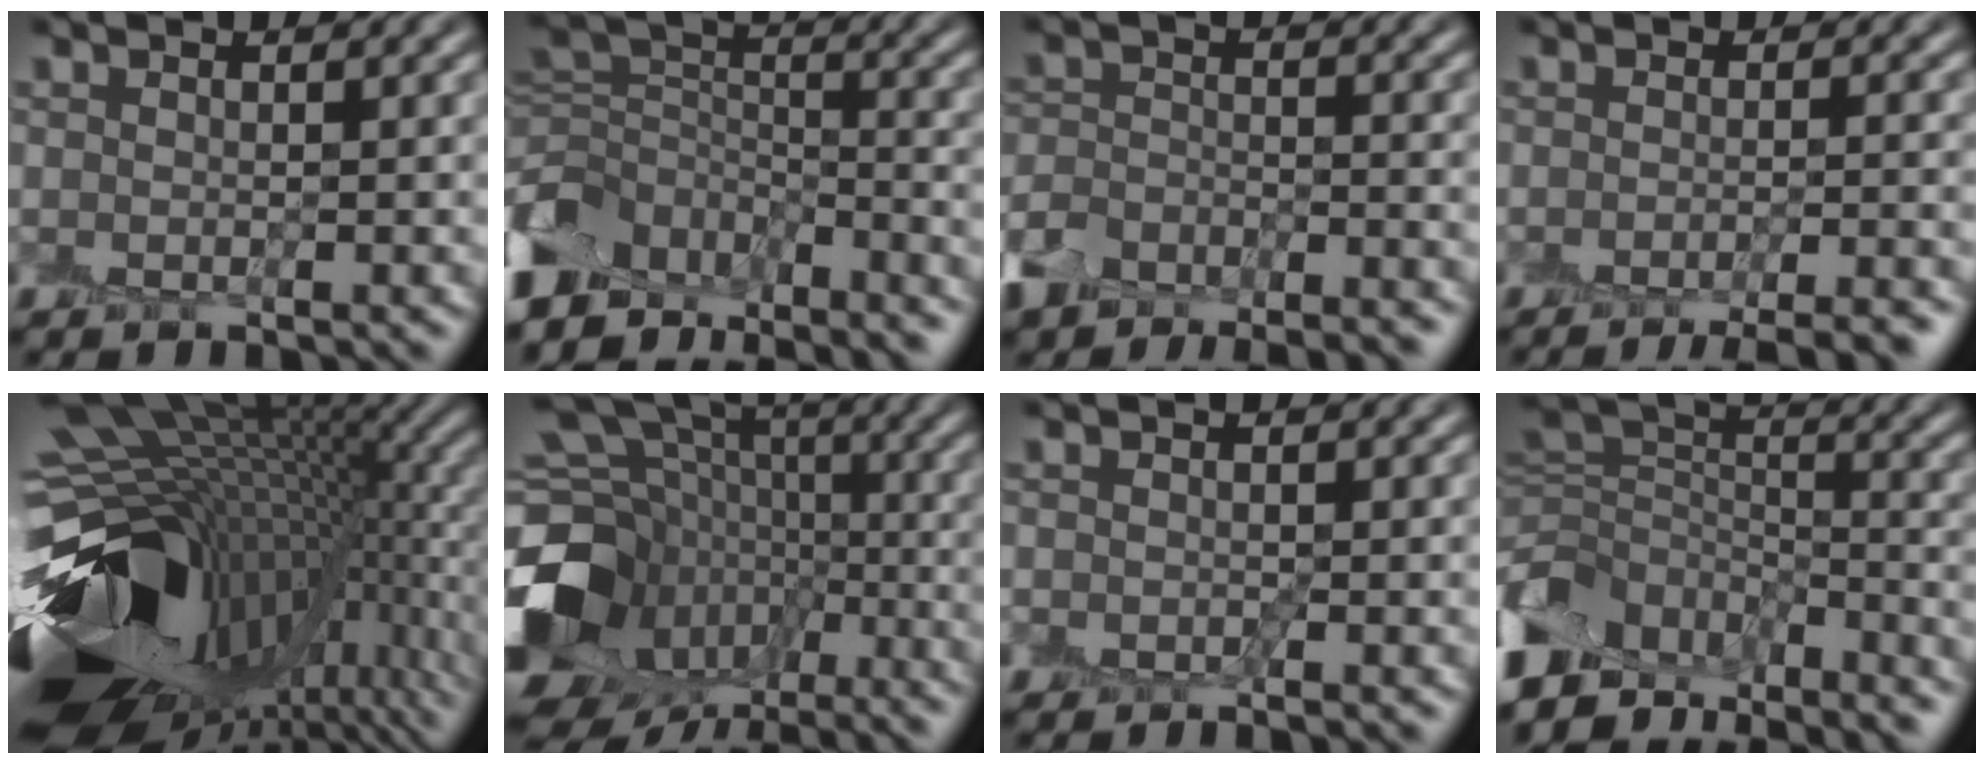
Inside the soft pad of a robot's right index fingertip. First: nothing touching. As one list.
[{"total": 9.6, "force": [-7.2, 5.4, 3.4], "torque": [-0.088, 0.007, -0.128]}, {"total": 6.5, "force": [-5.8, 2.3, 1.9], "torque": [-0.035, -0.007, -0.105]}, {"total": 6.4, "force": [-5.3, 1.5, 3.3], "torque": [-0.026, -0.001, -0.055]}, {"total": 18.1, "force": [-4.9, 8.8, 14.9], "torque": [-0.248, 0.002, -0.049]}, {"total": 16.5, "force": [-6.8, 12.3, 8.7], "torque": [-0.208, 0.003, -0.093]}, {"total": 0.8, "force": [-0.7, 0.1, 0.3], "torque": [-0.008, -0.004, -0.012]}, {"total": 11.0, "force": [-8.1, 6.2, 4.1], "torque": [-0.111, 0.009, -0.131]}]